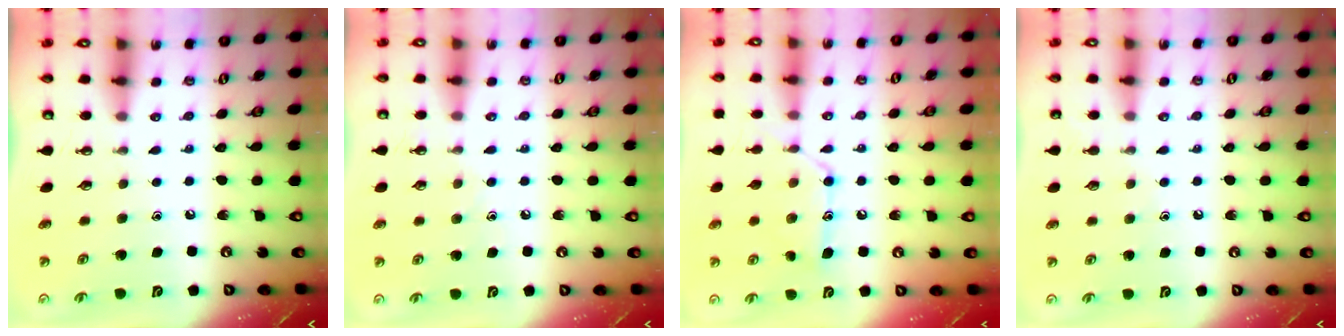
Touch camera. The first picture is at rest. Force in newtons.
{"total": 5.3, "press": 5.3, "slide": 0.5}
{"total": 12.6, "press": 12.5, "slide": 0.7}
{"total": 2.9, "press": 2.9, "slide": 0.4}